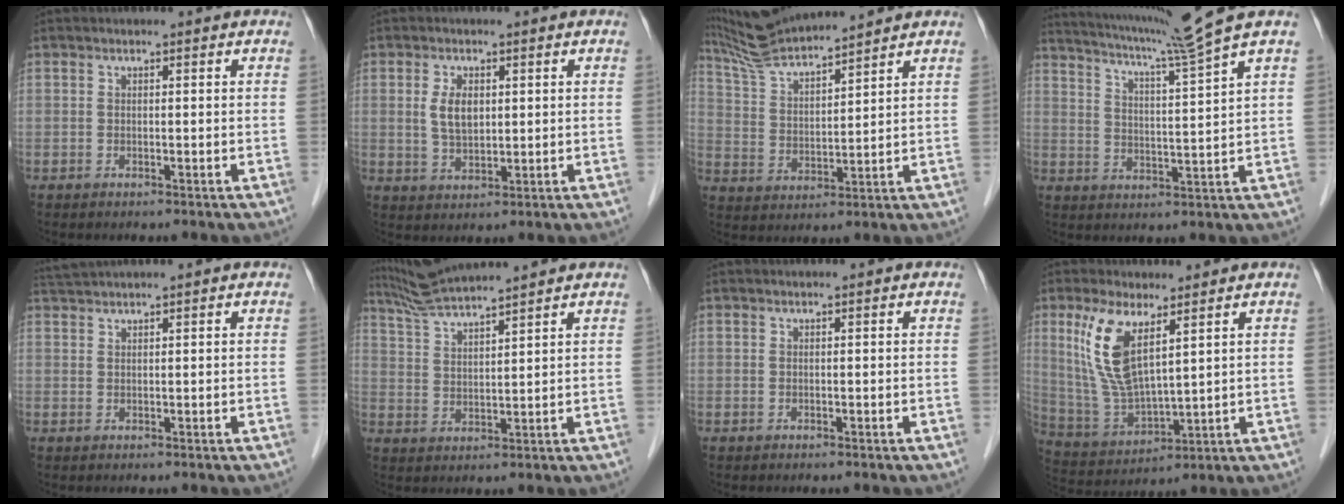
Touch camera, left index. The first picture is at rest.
{"total": 4.2, "force": [1.0, 2.2, 3.4], "torque": [-0.071, 0.002, 0.025]}
{"total": 11.4, "force": [10.6, 0.1, 4.4], "torque": [-0.089, 0.025, 0.202]}
{"total": 11.0, "force": [9.2, -3.6, 4.8], "torque": [-0.092, -0.035, 0.147]}
{"total": 2.2, "force": [2.0, -0.7, 0.5], "torque": [-0.014, 0.015, 0.048]}
{"total": 9.4, "force": [8.6, -1.0, 3.7], "torque": [-0.073, 0.028, 0.158]}
{"total": 0.0}
{"total": 10.3, "force": [4.8, 2.7, 8.8], "torque": [-0.198, -0.005, 0.107]}